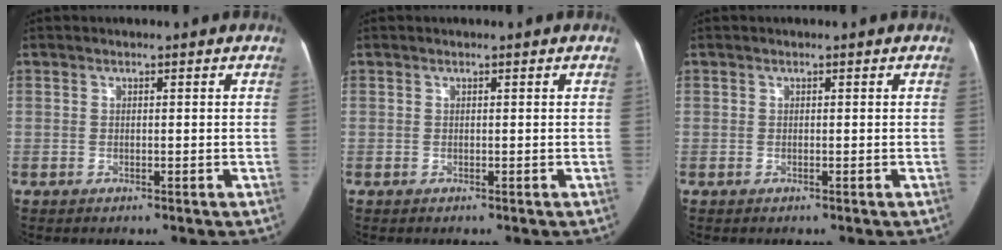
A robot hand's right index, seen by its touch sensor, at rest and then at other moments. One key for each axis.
{"total": 0.0}
{"total": 0.0}